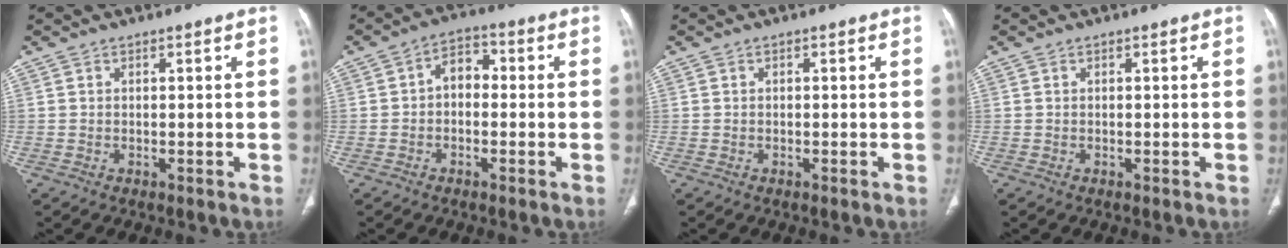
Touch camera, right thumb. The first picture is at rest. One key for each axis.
{"total": 5.2, "fx": -0.4, "fy": 3.7, "fz": 3.6, "tx": -0.041, "ty": 0.023, "tz": -0.021}
{"total": 0.0}
{"total": 0.0}